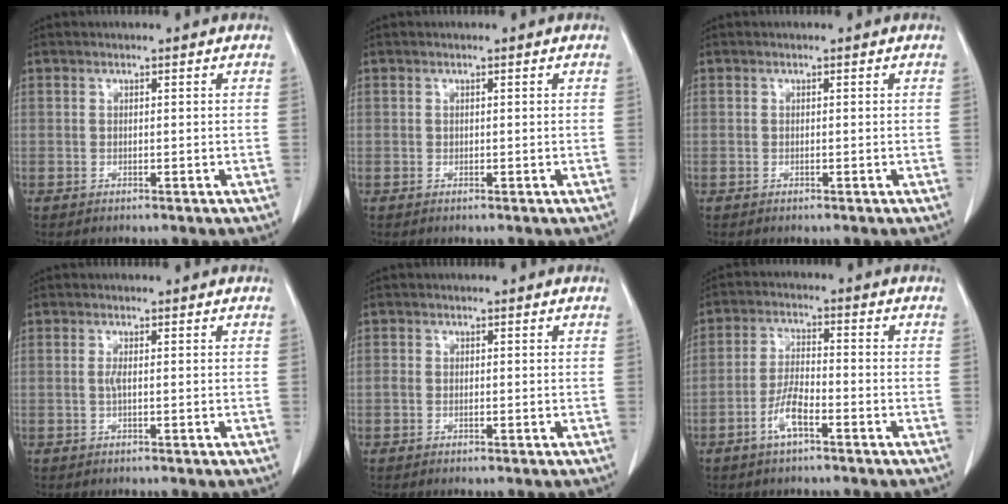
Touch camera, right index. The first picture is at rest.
{"total": 0.0}
{"total": 0.0}
{"total": 1.0, "force": [0.0, 0.1, 1.0], "torque": [-0.026, -0.002, -0.002]}
{"total": 0.9, "force": [-0.3, 0.7, 0.6], "torque": [-0.011, 0.000, -0.004]}
{"total": 5.3, "force": [-2.9, 1.2, 4.2], "torque": [-0.090, 0.004, -0.057]}